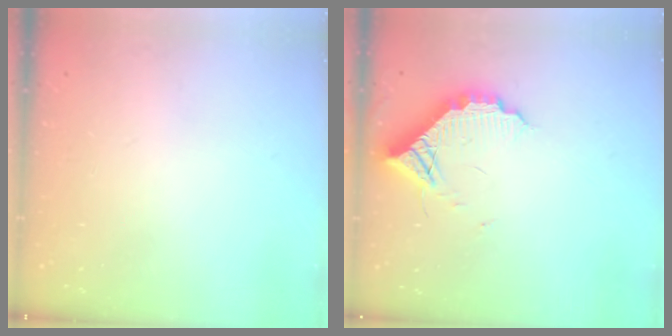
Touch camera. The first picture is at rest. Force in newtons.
{"total": 10.3, "press": 10.3, "slide": 0.5}